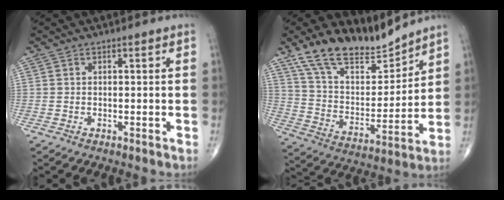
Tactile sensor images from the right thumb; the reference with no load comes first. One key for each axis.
{"total": 16.1, "fx": 13.2, "fy": 5.6, "fz": 7.2, "tx": -0.097, "ty": -0.072, "tz": 0.248}